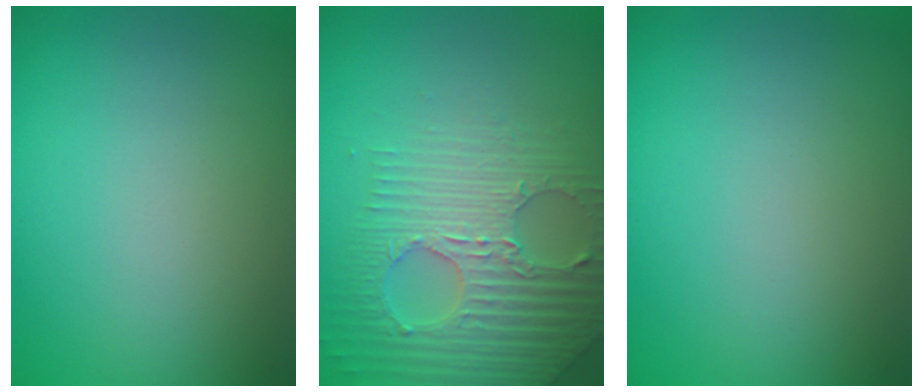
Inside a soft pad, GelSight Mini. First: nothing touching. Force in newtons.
{"total": 4.5, "press": 4.3, "slide": 1.1}
{"total": 0.0}